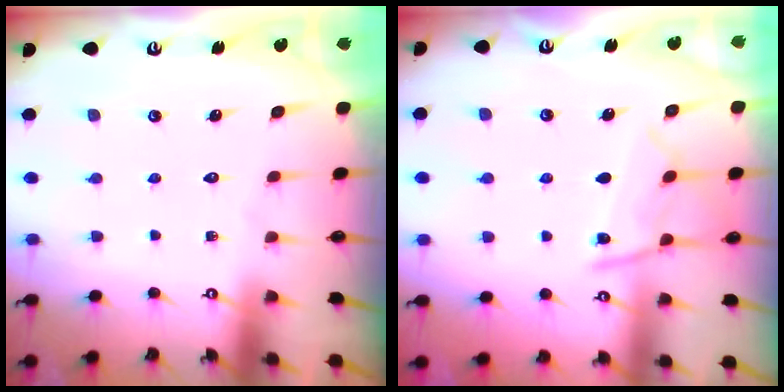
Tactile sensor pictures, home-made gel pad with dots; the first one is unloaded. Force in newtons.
{"total": 9.8, "press": 9.7, "slide": 1.0}